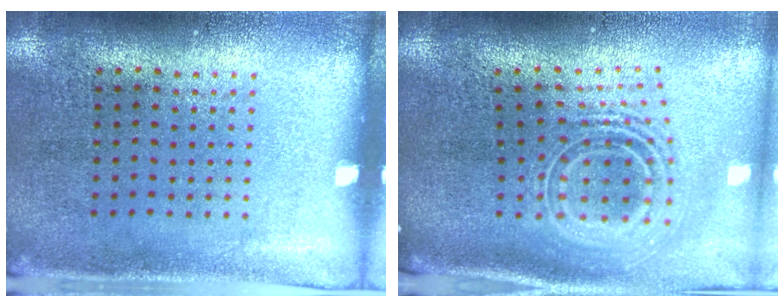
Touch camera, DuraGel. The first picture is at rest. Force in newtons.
{"total": 2.7, "press": 1.8, "slide": 1.9}